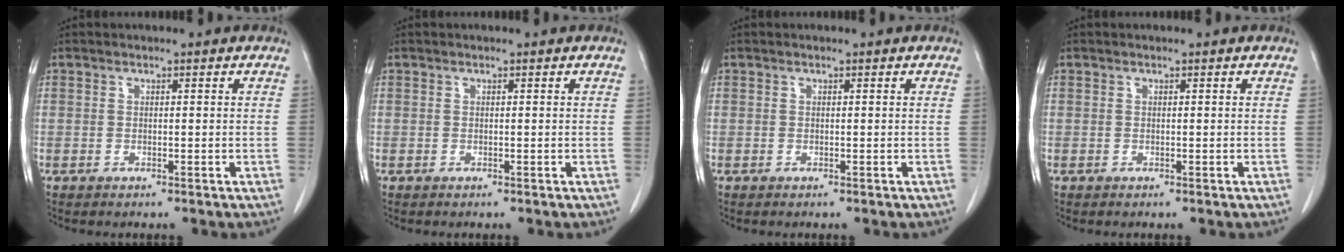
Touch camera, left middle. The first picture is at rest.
{"total": 0.0}
{"total": 0.0}
{"total": 0.0}